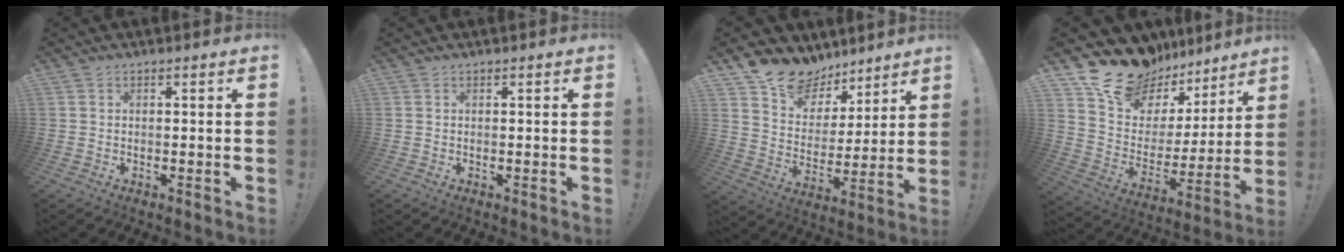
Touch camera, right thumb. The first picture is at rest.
{"total": 0.0}
{"total": 13.9, "force": [10.3, 8.6, 3.7], "torque": [-0.063, -0.071, 0.195]}
{"total": 17.6, "force": [15.1, 8.1, 3.9], "torque": [-0.071, -0.125, 0.286]}